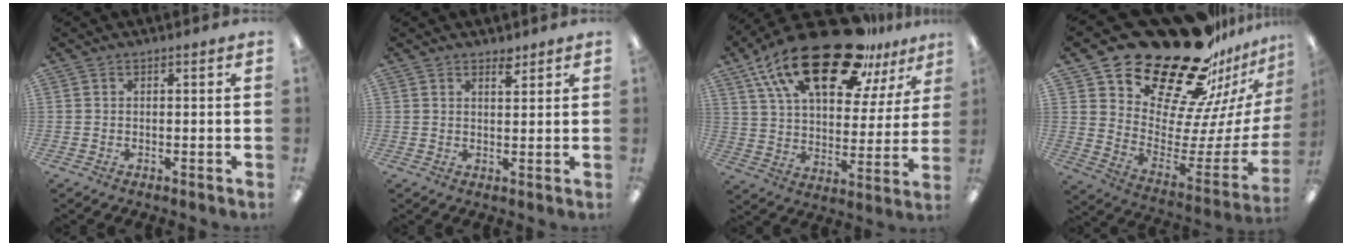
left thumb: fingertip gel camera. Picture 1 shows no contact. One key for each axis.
{"total": 2.7, "fx": 2.2, "fy": 1.1, "fz": 1.1, "tx": -0.002, "ty": -0.011, "tz": 0.035}
{"total": 26.4, "fx": 17.5, "fy": 10.8, "fz": 16.5, "tx": -0.289, "ty": -0.100, "tz": 0.296}
{"total": 28.3, "fx": 22.2, "fy": 12.5, "fz": 12.2, "tx": -0.170, "ty": -0.174, "tz": 0.413}